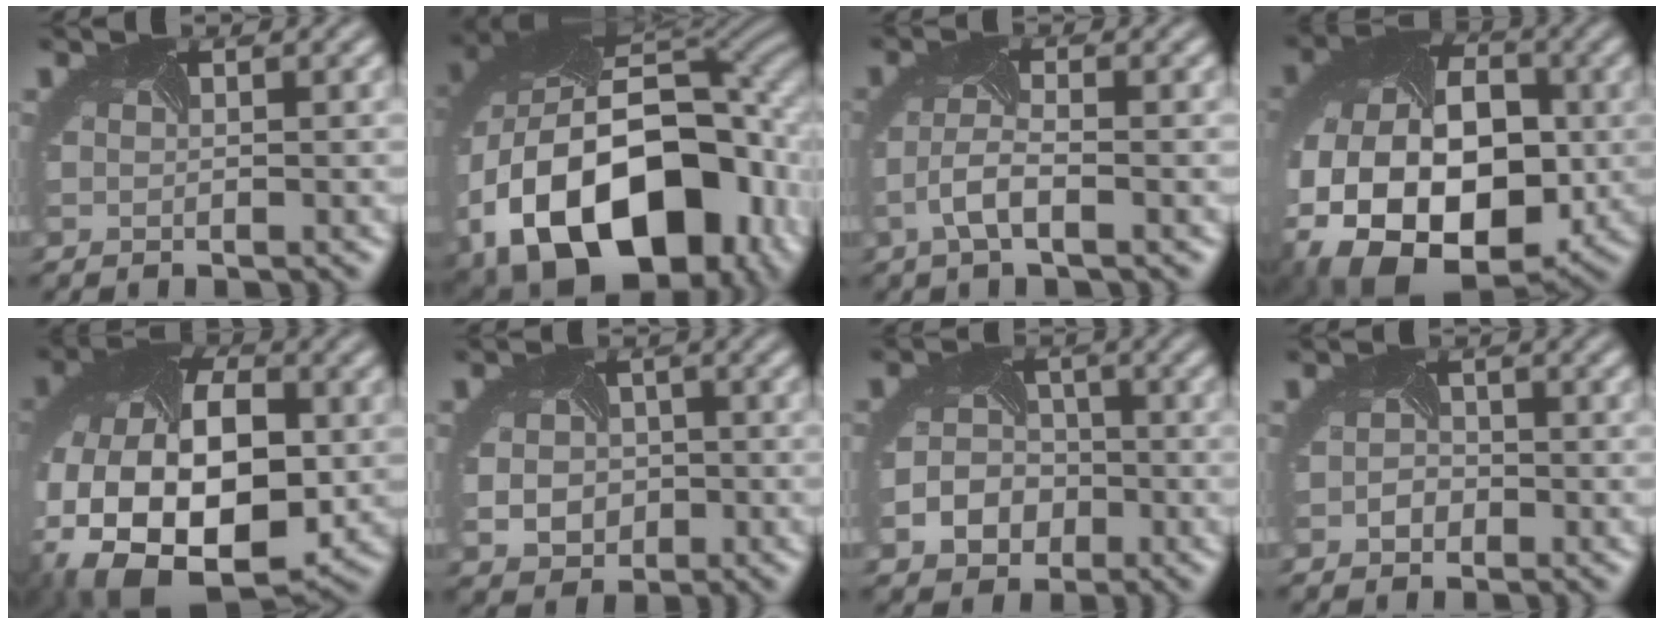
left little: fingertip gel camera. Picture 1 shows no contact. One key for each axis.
{"total": 19.8, "fx": -5.5, "fy": 13.1, "fz": 13.8, "tx": -0.279, "ty": -0.026, "tz": -0.069}
{"total": 2.2, "fx": -1.1, "fy": 0.6, "fz": 1.8, "tx": -0.053, "ty": 0.006, "tz": -0.028}
{"total": 18.0, "fx": -3.8, "fy": 13.1, "fz": 11.8, "tx": -0.205, "ty": -0.026, "tz": -0.049}
{"total": 17.4, "fx": -4.1, "fy": 11.4, "fz": 12.5, "tx": -0.250, "ty": -0.040, "tz": -0.049}
{"total": 4.6, "fx": -0.5, "fy": 4.0, "fz": 2.1, "tx": -0.034, "ty": -0.006, "tz": -0.006}
{"total": 3.9, "fx": -1.7, "fy": 3.4, "fz": 1.0, "tx": -0.018, "ty": 0.004, "tz": -0.033}
{"total": 1.1, "fx": -0.5, "fy": 0.9, "fz": -0.2, "tx": -0.007, "ty": 0.002, "tz": -0.015}